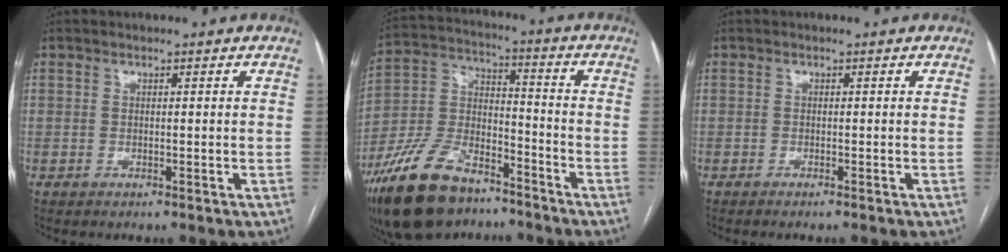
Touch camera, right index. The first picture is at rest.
{"total": 17.5, "force": [-12.5, 7.6, 9.7], "torque": [-0.212, 0.006, -0.227]}
{"total": 0.8, "force": [-0.7, -0.2, 0.4], "torque": [-0.007, 0.000, -0.011]}